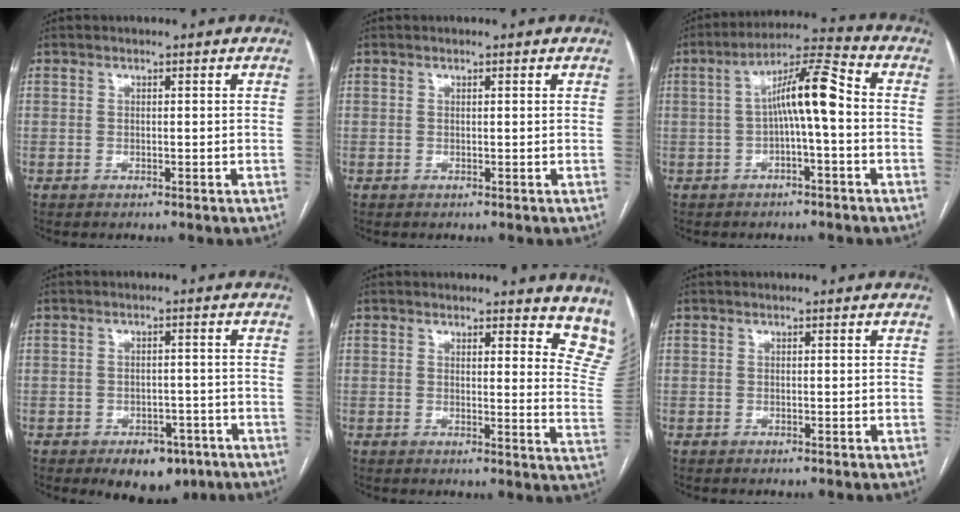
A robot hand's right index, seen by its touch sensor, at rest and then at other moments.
{"total": 0.0}
{"total": 8.9, "force": [-0.4, 1.0, 8.9], "torque": [-0.152, 0.032, -0.010]}
{"total": 6.7, "force": [-4.3, 3.9, 3.2], "torque": [-0.034, 0.005, -0.055]}
{"total": 10.4, "force": [9.6, 2.3, 3.3], "torque": [0.000, -0.061, 0.069]}
{"total": 0.0}